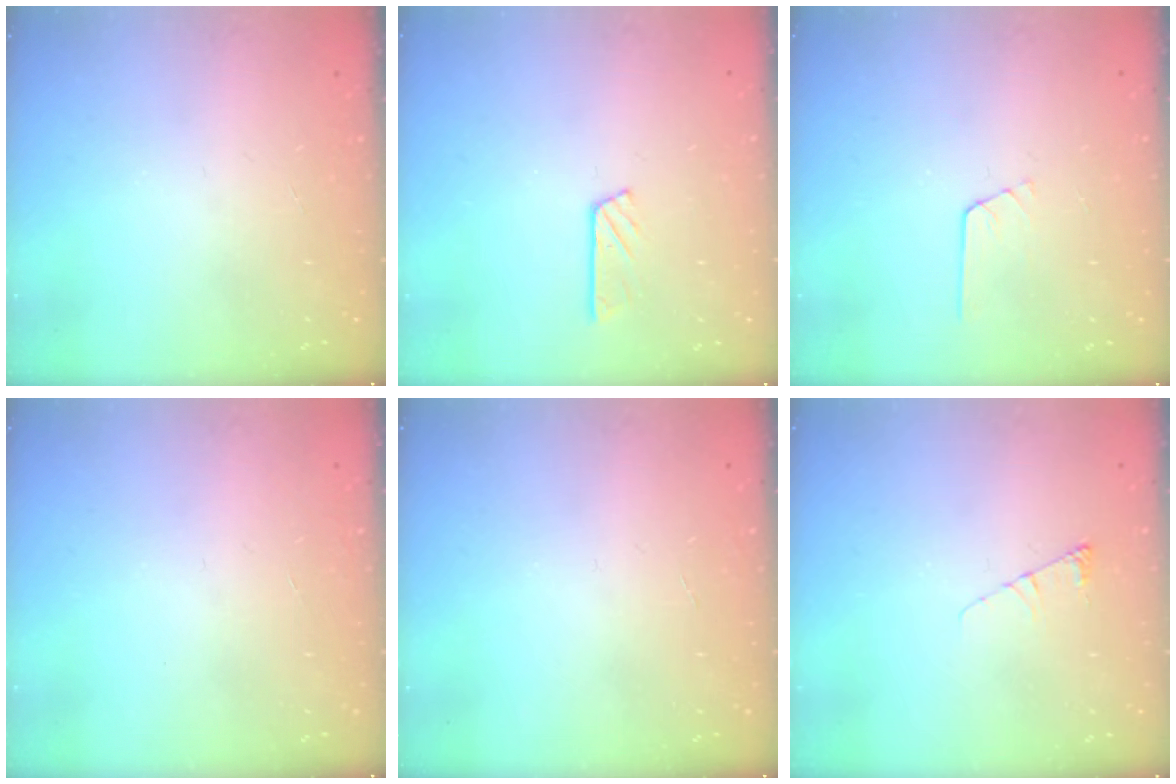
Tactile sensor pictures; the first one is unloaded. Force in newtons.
{"total": 3.6, "press": 3.5, "slide": 0.4}
{"total": 3.3, "press": 3.3, "slide": 0.3}
{"total": 0.0}
{"total": 0.0}
{"total": 4.1, "press": 4.0, "slide": 0.5}